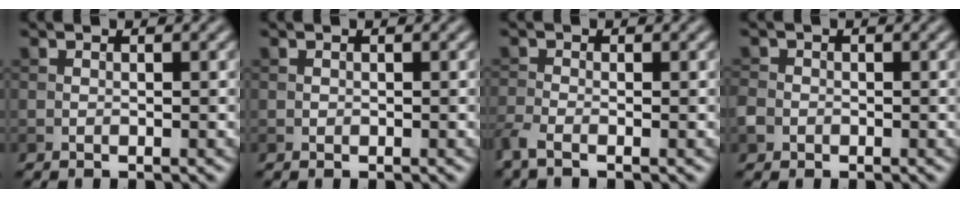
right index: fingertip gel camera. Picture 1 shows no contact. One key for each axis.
{"total": 0.0}
{"total": 2.3, "fx": -1.7, "fy": 0.7, "fz": 1.4, "tx": -0.041, "ty": -0.011, "tz": -0.045}
{"total": 1.6, "fx": -0.6, "fy": 1.5, "fz": 0.5, "tx": -0.007, "ty": -0.001, "tz": -0.016}